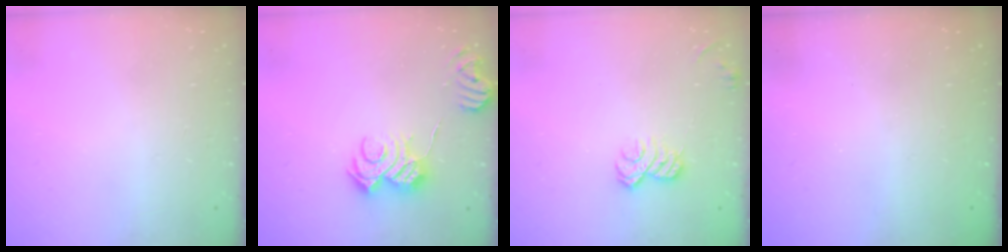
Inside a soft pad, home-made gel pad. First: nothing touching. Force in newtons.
{"total": 8.5, "press": 8.5, "slide": 0.7}
{"total": 6.6, "press": 6.6, "slide": 0.9}
{"total": 2.3, "press": 2.1, "slide": 0.8}